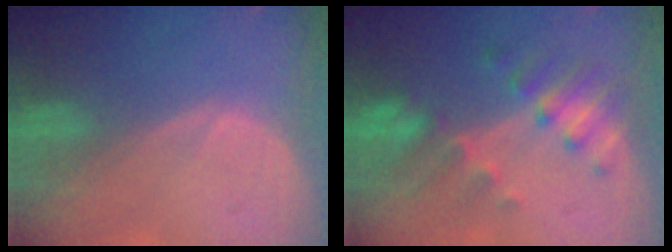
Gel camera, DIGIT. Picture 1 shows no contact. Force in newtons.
{"total": 7.7, "press": 6.8, "slide": 3.5}